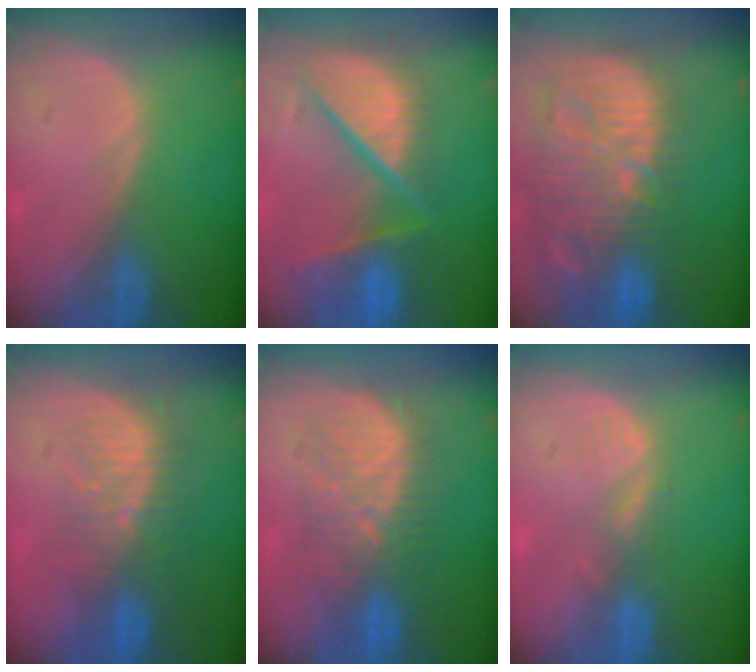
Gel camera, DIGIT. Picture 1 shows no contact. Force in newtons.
{"total": 12.1, "press": 10.0, "slide": 6.8}
{"total": 14.5, "press": 12.6, "slide": 7.2}
{"total": 8.5, "press": 7.8, "slide": 3.5}
{"total": 8.9, "press": 8.9, "slide": 0.4}
{"total": 2.0, "press": 2.0, "slide": 0.3}